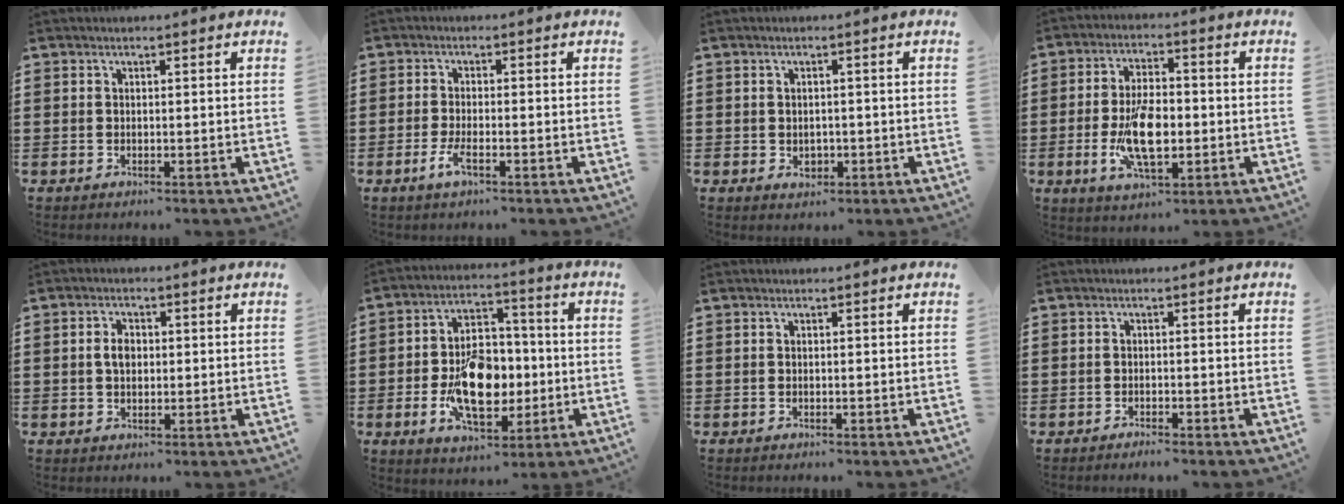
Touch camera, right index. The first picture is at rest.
{"total": 2.9, "force": [-1.4, 0.7, 2.4], "torque": [-0.055, -0.006, -0.029]}
{"total": 1.7, "force": [-0.2, 1.3, 1.1], "torque": [-0.022, 0.004, -0.006]}
{"total": 10.3, "force": [-1.8, 4.6, 9.1], "torque": [-0.199, -0.009, -0.035]}
{"total": 2.8, "force": [0.2, 1.7, 2.2], "torque": [-0.047, 0.008, 0.003]}
{"total": 12.2, "force": [-2.0, 7.3, 9.6], "torque": [-0.172, -0.001, -0.034]}
{"total": 0.0}
{"total": 1.0, "force": [-1.0, 0.0, 0.1], "torque": [-0.007, 0.000, -0.020]}